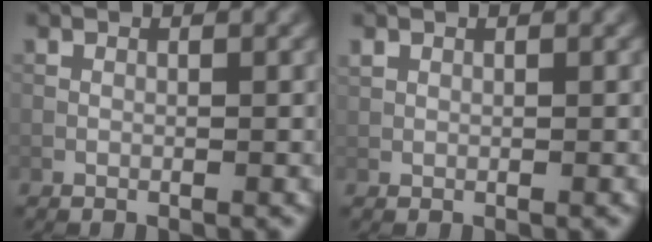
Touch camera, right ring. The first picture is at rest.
{"total": 0.6, "force": [0.4, 0.5, 0.1], "torque": [-0.002, 0.001, 0.011]}